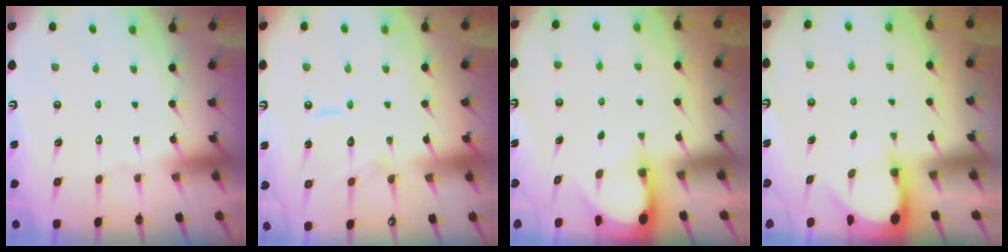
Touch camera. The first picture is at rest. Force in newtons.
{"total": 9.9, "press": 9.9, "slide": 0.2}
{"total": 2.9, "press": 2.9, "slide": 0.3}
{"total": 3.2, "press": 3.2, "slide": 0.3}